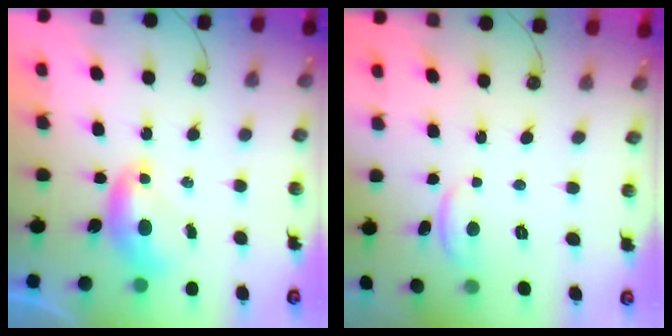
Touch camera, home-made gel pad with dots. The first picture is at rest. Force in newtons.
{"total": 1.0, "press": 0.9, "slide": 0.5}